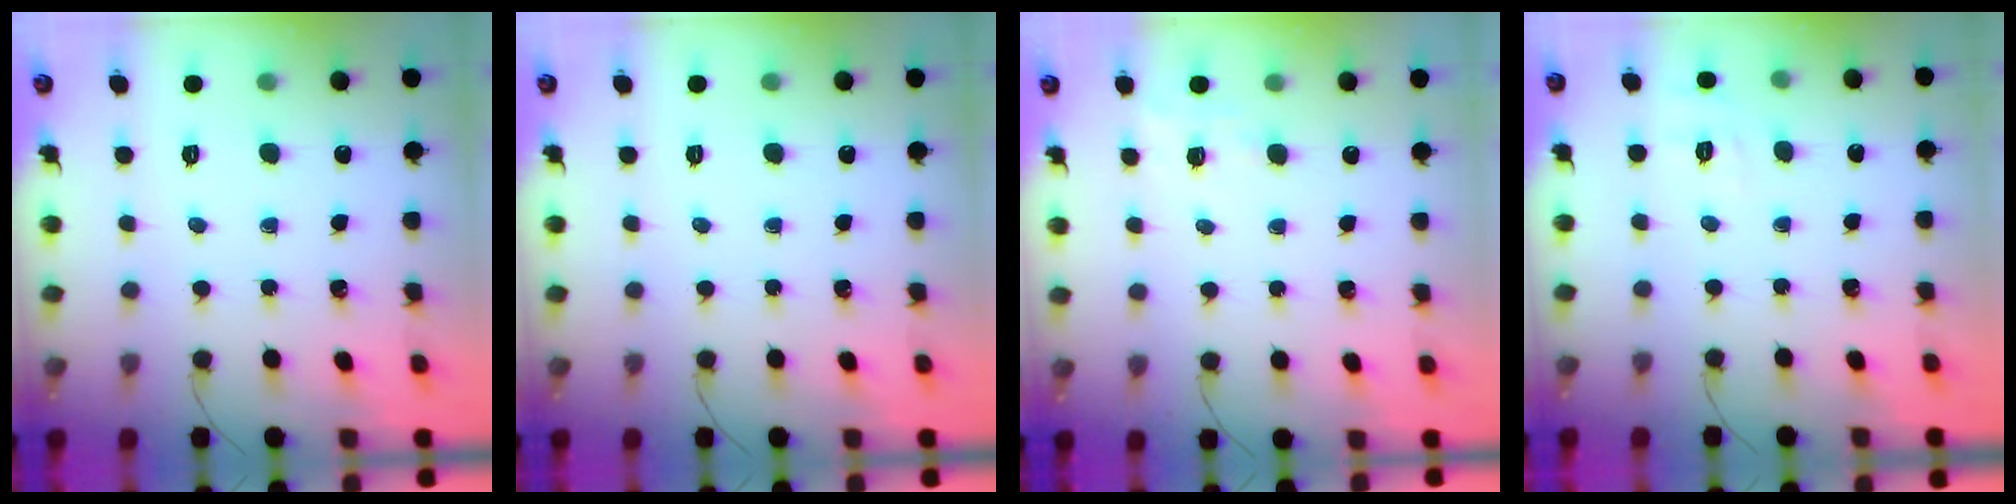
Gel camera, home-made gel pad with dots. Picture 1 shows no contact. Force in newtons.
{"total": 0.0}
{"total": 5.4, "press": 5.2, "slide": 1.3}
{"total": 2.9, "press": 2.2, "slide": 1.9}